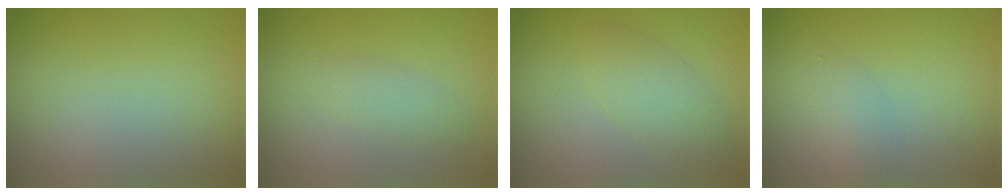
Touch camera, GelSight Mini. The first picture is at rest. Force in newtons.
{"total": 1.6, "press": 1.6, "slide": 0.0}
{"total": 2.8, "press": 2.8, "slide": 0.1}
{"total": 1.6, "press": 1.6, "slide": 0.1}